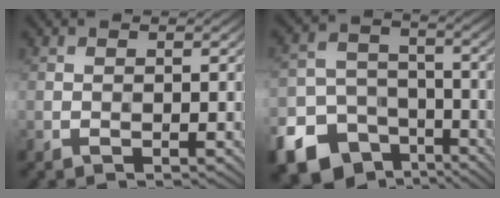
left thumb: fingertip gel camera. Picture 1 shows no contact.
{"total": 13.9, "force": [-8.6, 9.8, 4.9], "torque": [-0.146, -0.058, -0.117]}